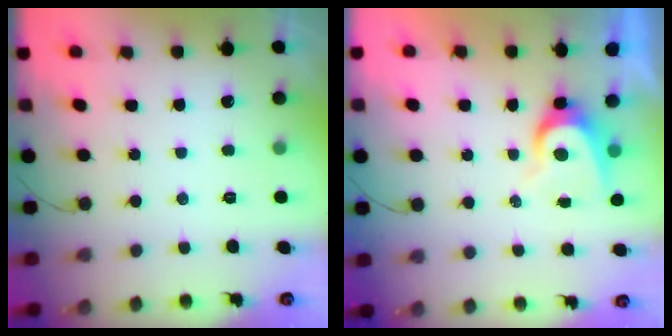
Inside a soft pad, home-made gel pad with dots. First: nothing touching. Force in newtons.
{"total": 6.1, "press": 6.1, "slide": 0.5}